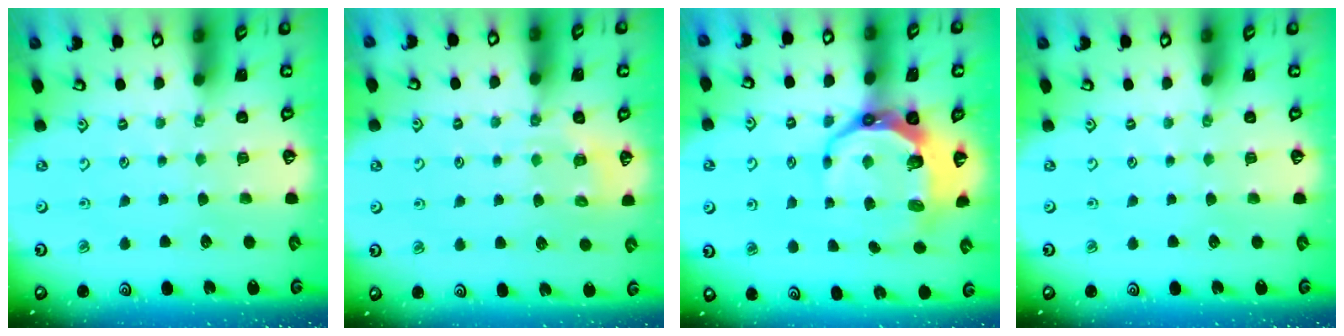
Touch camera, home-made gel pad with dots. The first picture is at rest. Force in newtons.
{"total": 5.9, "press": 5.8, "slide": 1.1}
{"total": 11.3, "press": 10.3, "slide": 4.5}
{"total": 0.0}